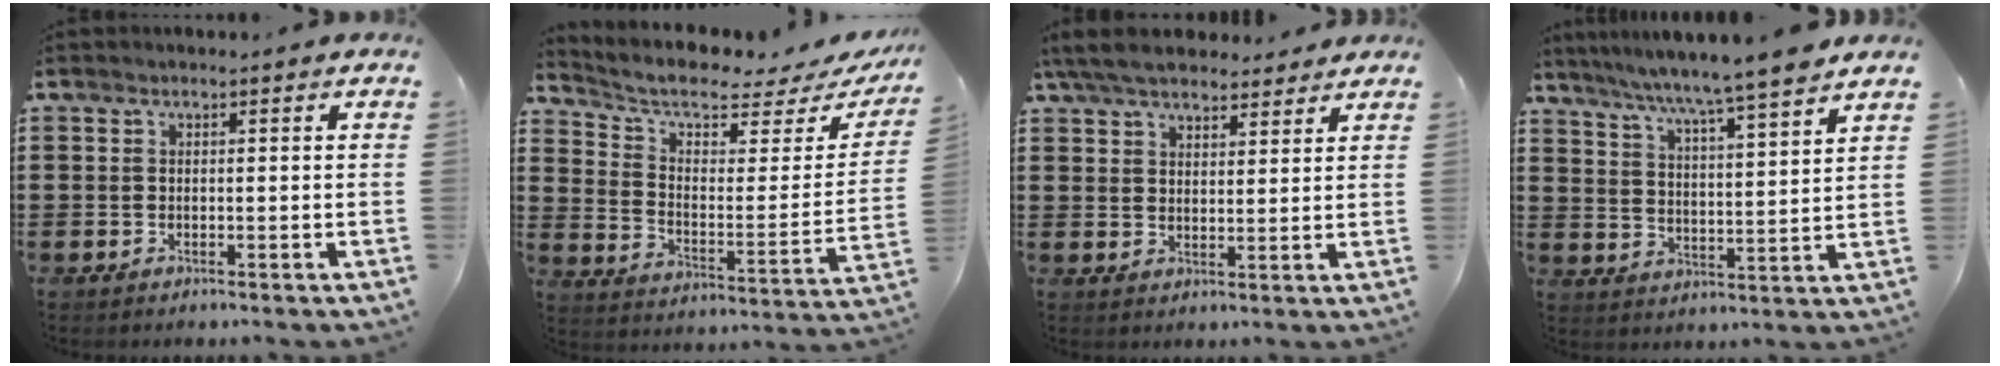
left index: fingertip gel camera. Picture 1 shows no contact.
{"total": 6.0, "force": [4.9, 1.6, 3.1], "torque": [-0.088, -0.035, 0.080]}
{"total": 6.2, "force": [5.6, 1.7, 2.2], "torque": [-0.061, -0.009, 0.105]}
{"total": 6.3, "force": [5.6, -1.1, 2.5], "torque": [-0.074, -0.045, 0.090]}